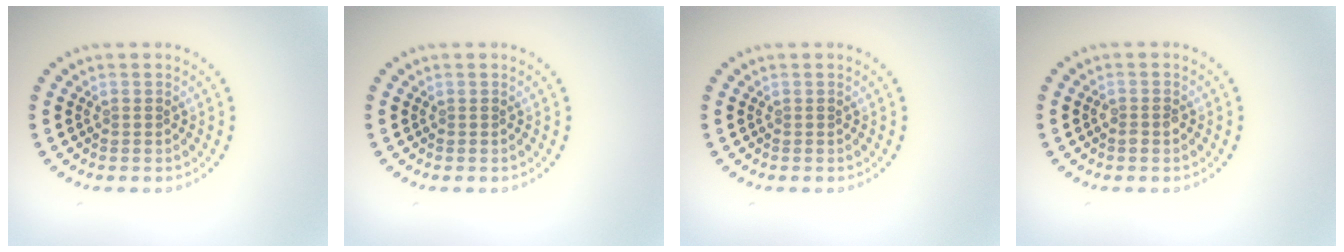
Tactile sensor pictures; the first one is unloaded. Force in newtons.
{"total": 0.0}
{"total": 0.0}
{"total": 1.0, "press": 1.0, "slide": 0.2}